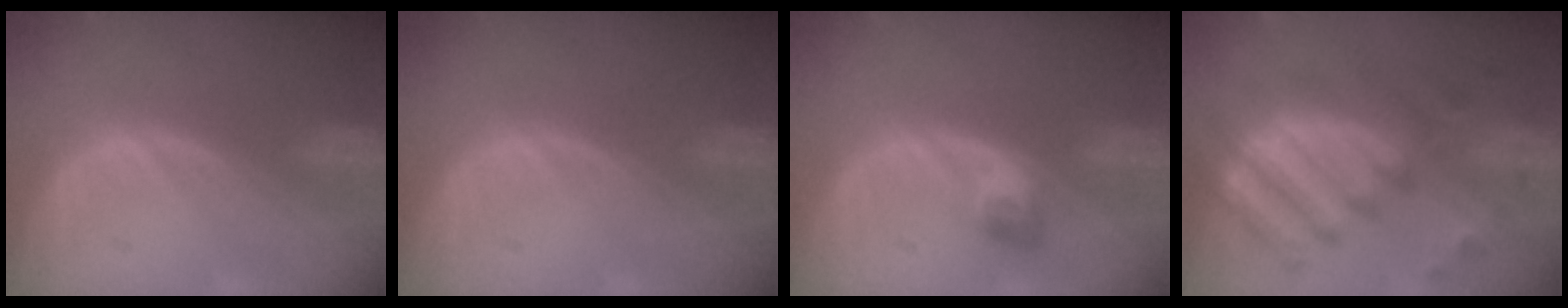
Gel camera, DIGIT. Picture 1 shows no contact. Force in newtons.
{"total": 0.0}
{"total": 3.0, "press": 2.6, "slide": 1.3}
{"total": 11.6, "press": 10.6, "slide": 4.9}